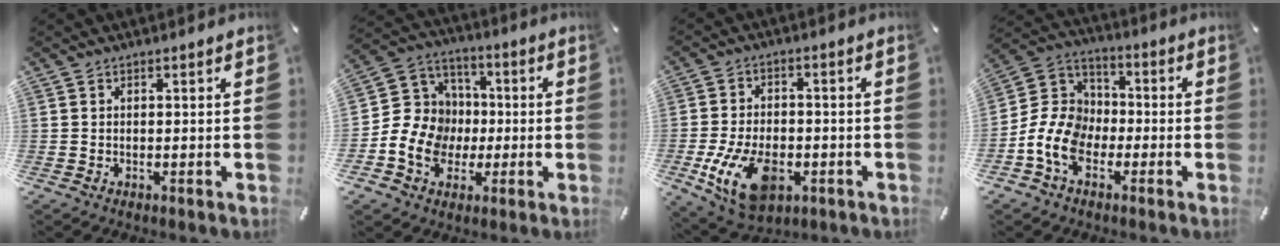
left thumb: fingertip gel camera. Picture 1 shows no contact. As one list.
[{"total": 13.3, "force": [-3.5, 12.1, 4.3], "torque": [-0.093, 0.025, -0.056]}, {"total": 14.1, "force": [-4.4, 8.8, 10.1], "torque": [-0.196, 0.003, -0.077]}, {"total": 12.0, "force": [-5.1, 9.4, 5.5], "torque": [-0.135, 0.033, -0.092]}]